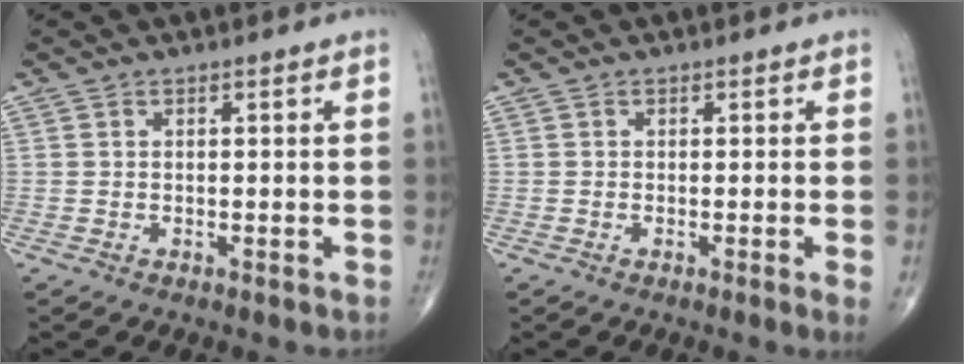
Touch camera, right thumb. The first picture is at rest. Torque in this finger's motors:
{"motor_torque": [-0.18, 0.06, 0.33, -0.04, 0.05]}